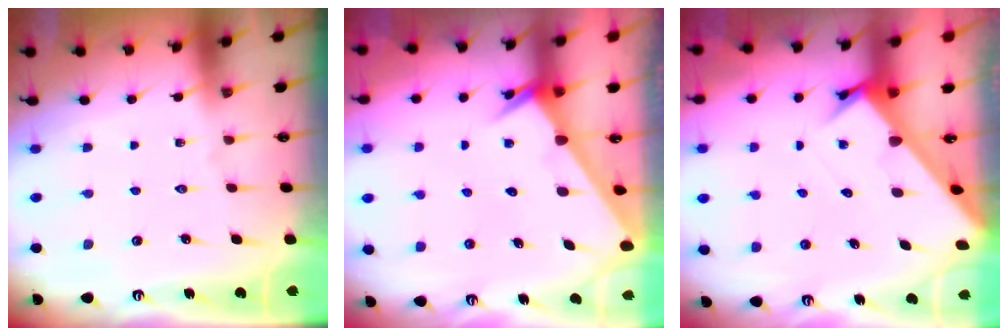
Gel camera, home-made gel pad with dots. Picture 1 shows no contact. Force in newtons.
{"total": 2.6, "press": 2.6, "slide": 0.1}
{"total": 3.0, "press": 3.0, "slide": 0.2}